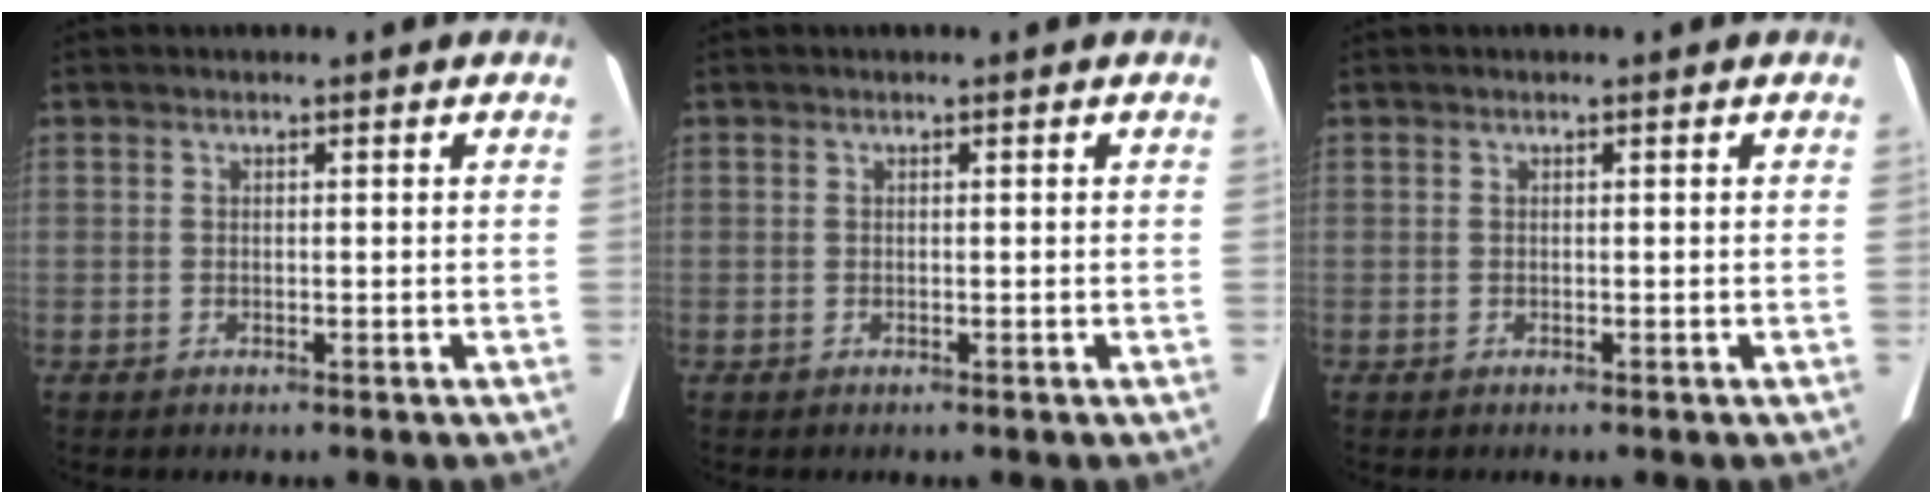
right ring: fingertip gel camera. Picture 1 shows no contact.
{"total": 0.0}
{"total": 0.0}